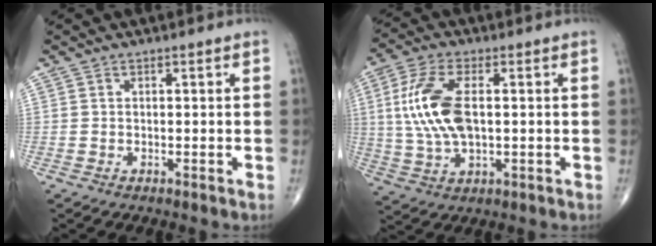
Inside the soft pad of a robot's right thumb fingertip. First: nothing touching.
{"total": 12.7, "force": [1.3, 6.2, 11.0], "torque": [-0.237, 0.004, 0.029]}